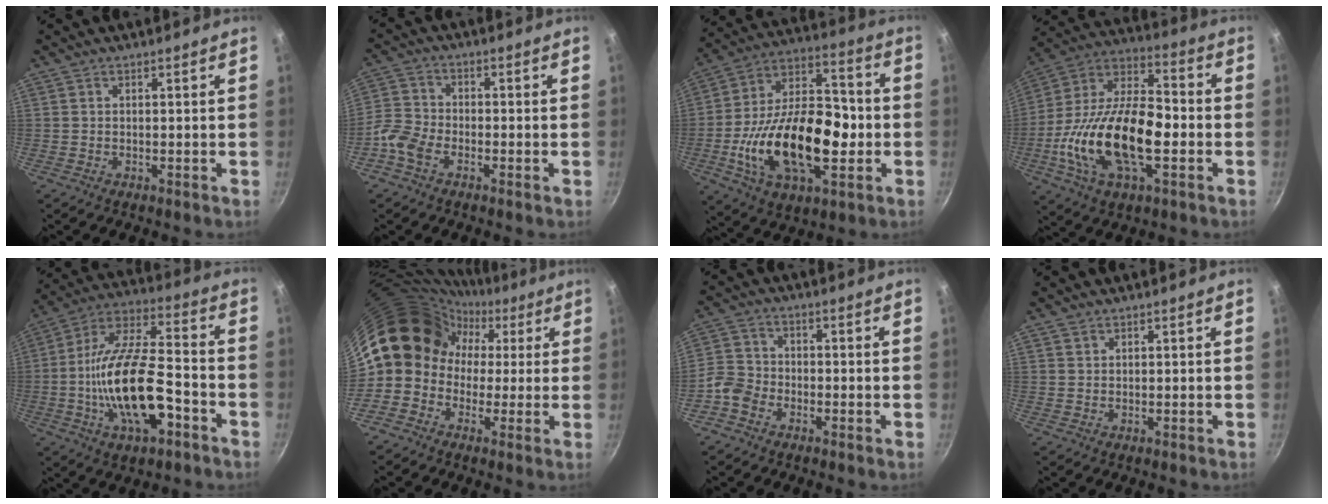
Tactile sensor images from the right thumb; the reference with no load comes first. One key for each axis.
{"total": 5.7, "fx": -3.3, "fy": 3.4, "fz": 3.1, "tx": -0.068, "ty": 0.027, "tz": -0.081}
{"total": 25.5, "fx": -4.9, "fy": 14.2, "fz": 20.6, "tx": -0.335, "ty": 0.035, "tz": -0.084}
{"total": 23.9, "fx": -4.9, "fy": 12.1, "fz": 20.0, "tx": -0.361, "ty": 0.039, "tz": -0.100}
{"total": 20.5, "fx": -6.4, "fy": 8.6, "fz": 17.5, "tx": -0.305, "ty": 0.039, "tz": -0.121}
{"total": 14.2, "fx": 0.4, "fy": 12.9, "fz": 5.9, "tx": -0.048, "ty": 0.048, "tz": -0.017}
{"total": 4.9, "fx": -2.8, "fy": 3.6, "fz": 1.8, "tx": -0.023, "ty": 0.029, "tz": -0.067}
{"total": 1.0, "fx": 0.7, "fy": 0.7, "fz": 0.1, "tx": 0.001, "ty": -0.001, "tz": 0.013}